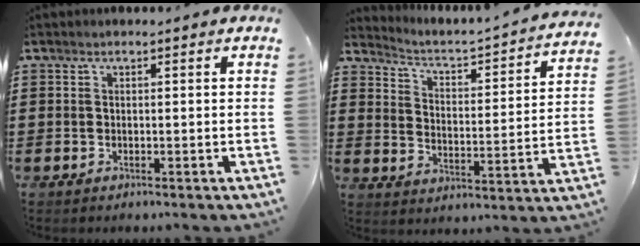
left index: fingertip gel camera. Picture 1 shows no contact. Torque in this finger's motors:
{"motor_torque": [2.14, 0.00, 0.03, -0.03]}